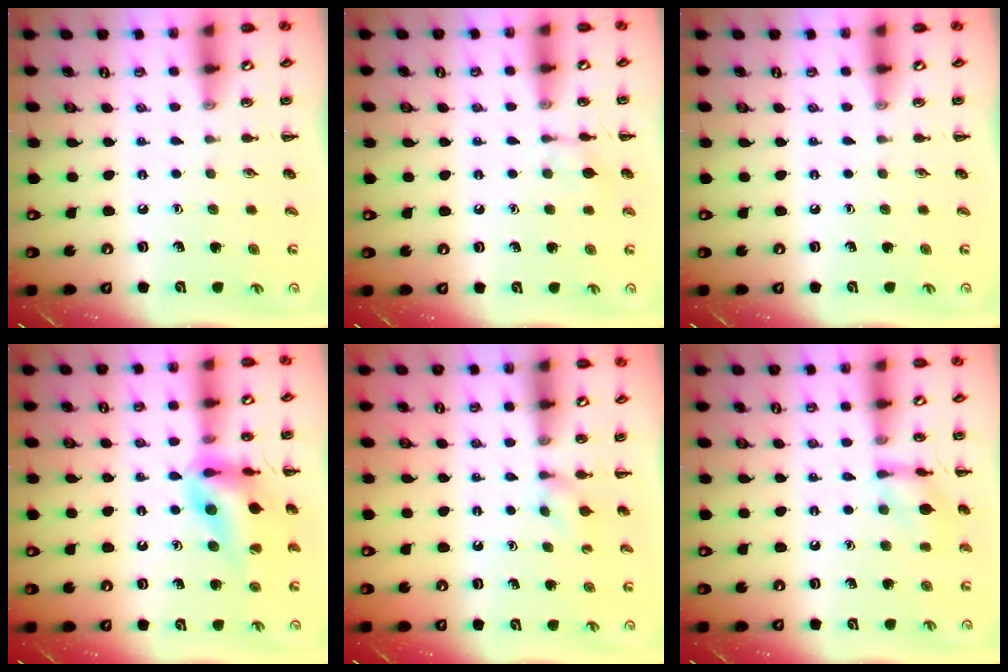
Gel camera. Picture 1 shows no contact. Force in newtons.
{"total": 5.3, "press": 5.3, "slide": 0.3}
{"total": 0.0}
{"total": 14.7, "press": 14.5, "slide": 2.7}
{"total": 2.9, "press": 2.7, "slide": 1.0}
{"total": 9.7, "press": 9.7, "slide": 0.5}